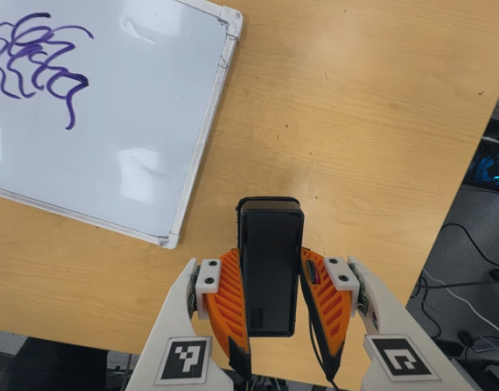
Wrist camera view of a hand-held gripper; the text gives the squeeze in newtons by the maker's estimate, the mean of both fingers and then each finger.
{"total": 4.5, "left": 2.9, "right": 6.1}